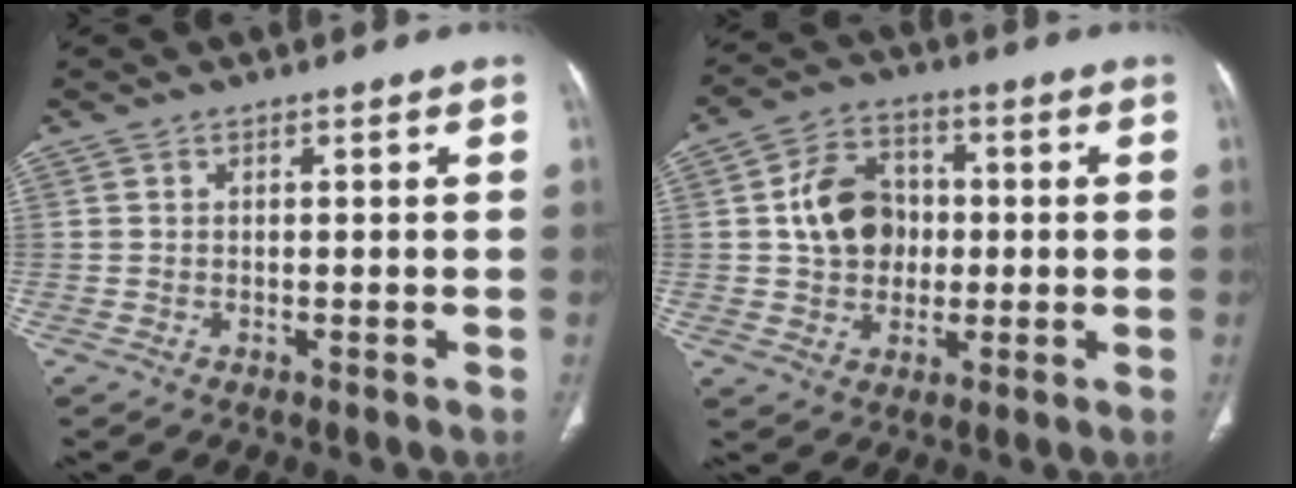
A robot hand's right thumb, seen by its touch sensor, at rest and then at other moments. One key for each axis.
{"total": 11.2, "fx": 0.5, "fy": 9.0, "fz": 6.7, "tx": -0.085, "ty": 0.015, "tz": 0.006}